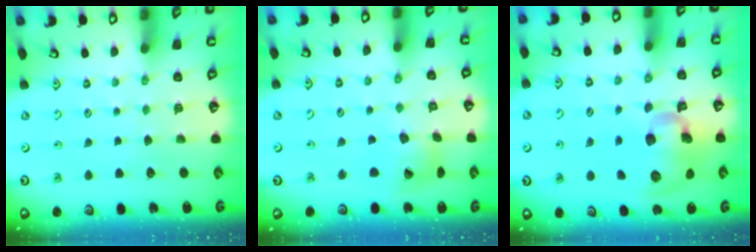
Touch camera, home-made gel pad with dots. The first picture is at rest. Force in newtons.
{"total": 11.7, "press": 11.6, "slide": 1.5}
{"total": 14.7, "press": 14.5, "slide": 2.2}